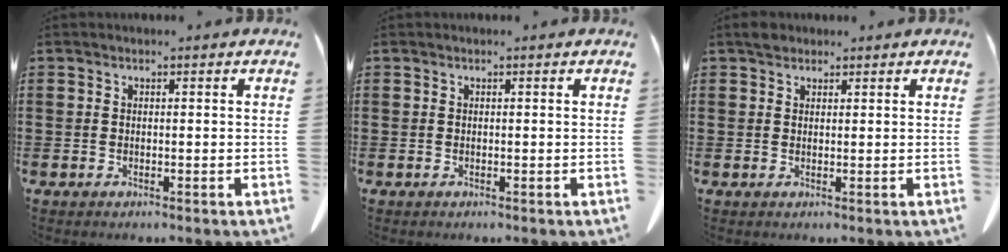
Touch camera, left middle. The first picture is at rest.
{"total": 0.0}
{"total": 1.7, "force": [1.3, 1.0, 0.4], "torque": [-0.005, 0.002, 0.024]}